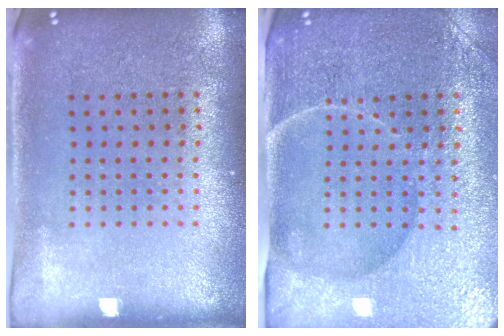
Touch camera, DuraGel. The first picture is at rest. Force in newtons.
{"total": 4.7, "press": 4.3, "slide": 1.9}